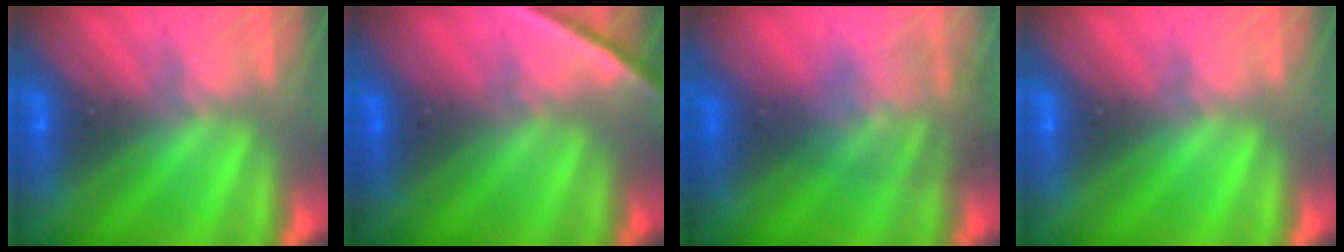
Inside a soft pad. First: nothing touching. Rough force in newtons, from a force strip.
{"total": 2.1}
{"total": 1.5}
{"total": 0.0}